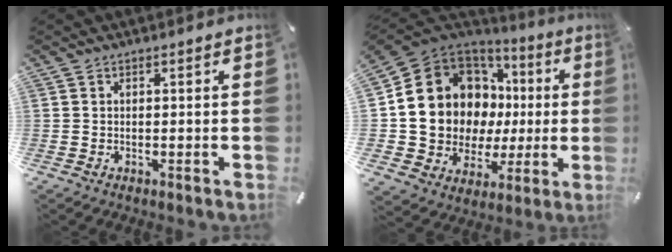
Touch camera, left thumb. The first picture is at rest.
{"total": 16.6, "force": [3.2, 14.3, 7.7], "torque": [-0.154, -0.043, 0.081]}